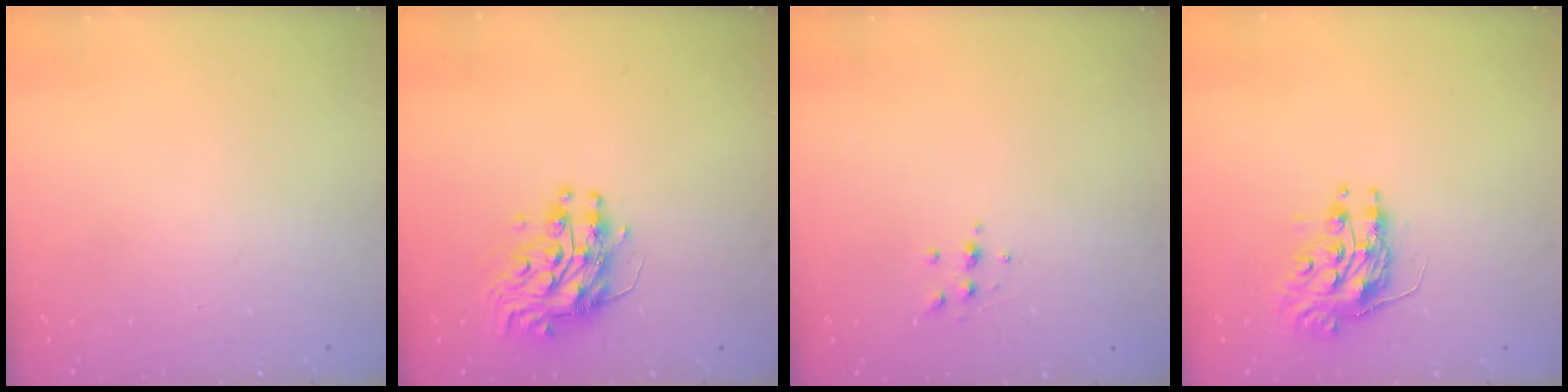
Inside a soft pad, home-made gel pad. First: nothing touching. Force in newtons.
{"total": 10.4, "press": 10.4, "slide": 1.0}
{"total": 4.4, "press": 4.4, "slide": 0.7}
{"total": 9.2, "press": 9.2, "slide": 0.5}